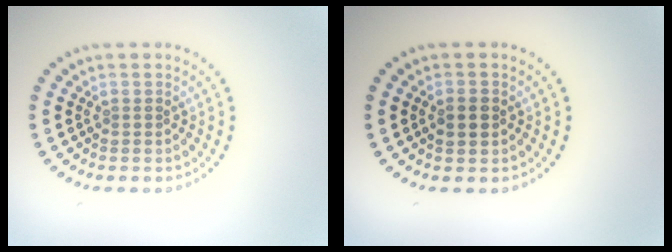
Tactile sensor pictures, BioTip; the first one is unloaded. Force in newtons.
{"total": 1.6, "press": 1.6, "slide": 0.1}